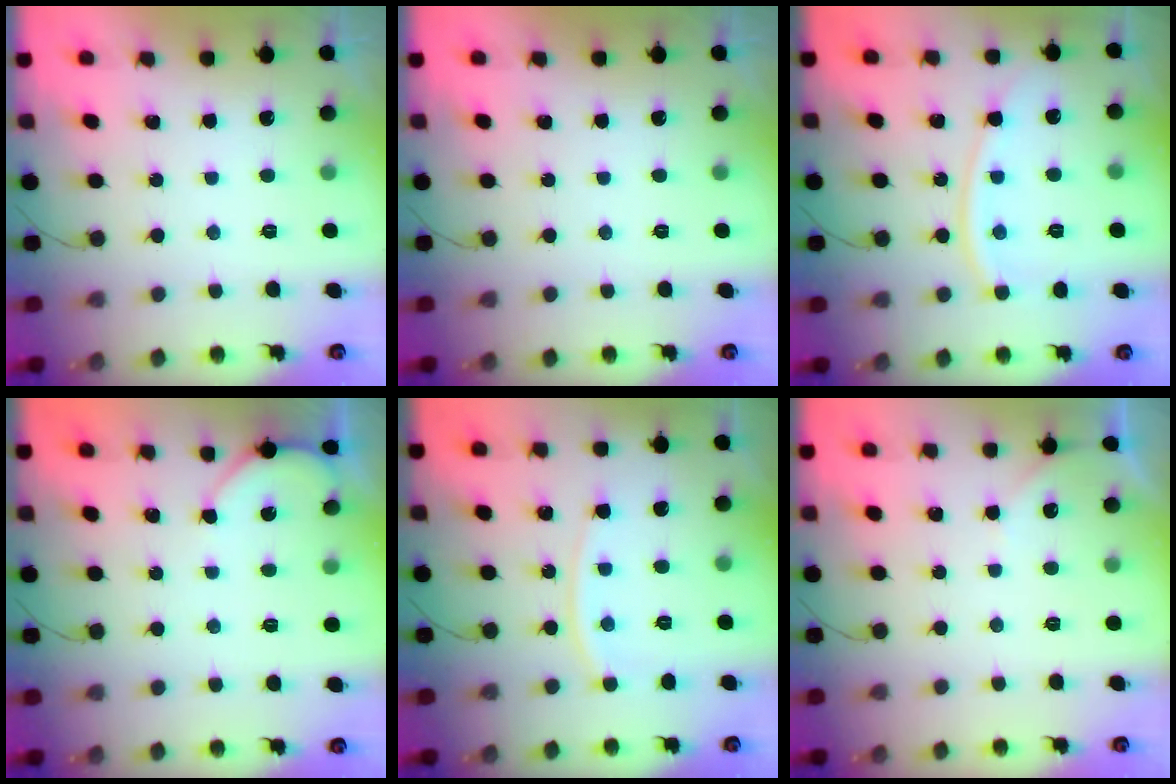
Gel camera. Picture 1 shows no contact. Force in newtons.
{"total": 0.0}
{"total": 10.3, "press": 10.2, "slide": 1.3}
{"total": 2.3, "press": 2.2, "slide": 0.4}
{"total": 6.8, "press": 6.8, "slide": 0.9}
{"total": 3.1, "press": 3.1, "slide": 0.3}